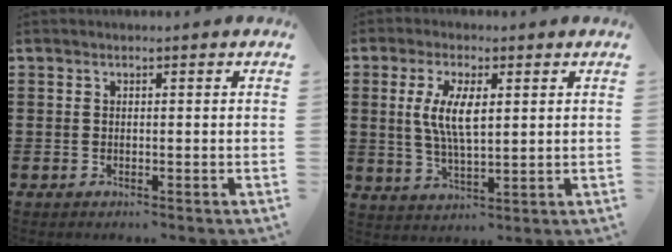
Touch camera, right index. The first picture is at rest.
{"total": 6.7, "force": [1.3, 2.2, 6.2], "torque": [-0.131, 0.002, 0.020]}